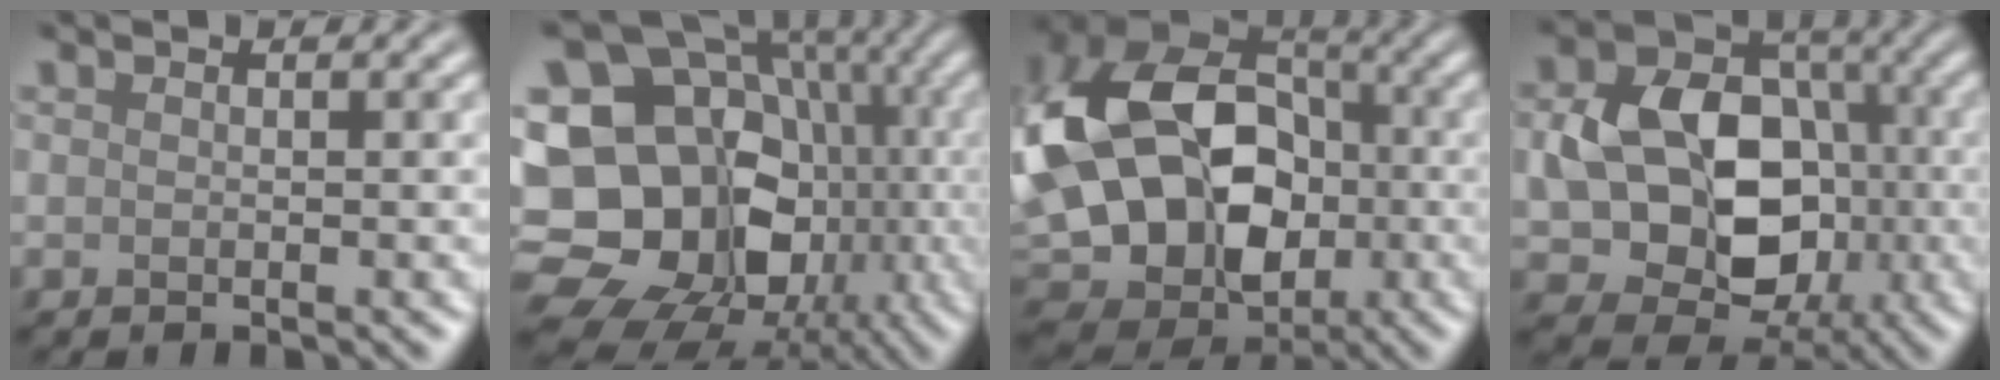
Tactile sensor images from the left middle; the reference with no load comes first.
{"total": 21.2, "force": [-3.0, 18.4, 10.2], "torque": [-0.169, 0.025, -0.076]}
{"total": 20.0, "force": [-1.1, 15.4, 12.6], "torque": [-0.243, 0.005, -0.030]}
{"total": 11.2, "force": [-1.4, 8.4, 7.3], "torque": [-0.122, 0.006, -0.024]}